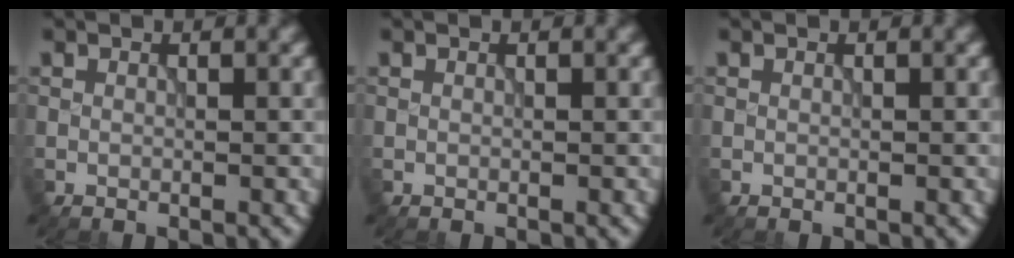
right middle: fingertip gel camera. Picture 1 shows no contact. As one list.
[{"total": 0.0}, {"total": 0.0}]